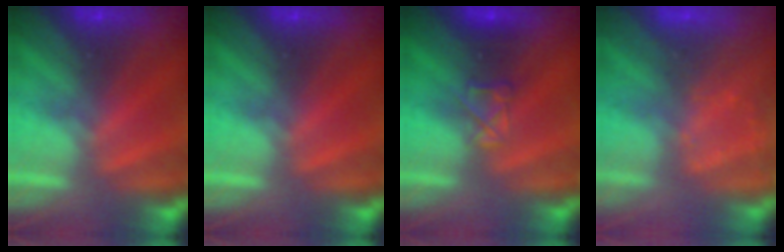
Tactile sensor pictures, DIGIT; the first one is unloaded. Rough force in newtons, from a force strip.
{"total": 0.0}
{"total": 2.9}
{"total": 3.0}